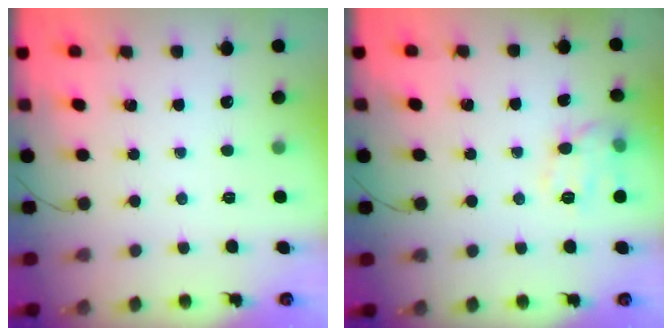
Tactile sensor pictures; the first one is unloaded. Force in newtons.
{"total": 8.4, "press": 8.3, "slide": 1.0}